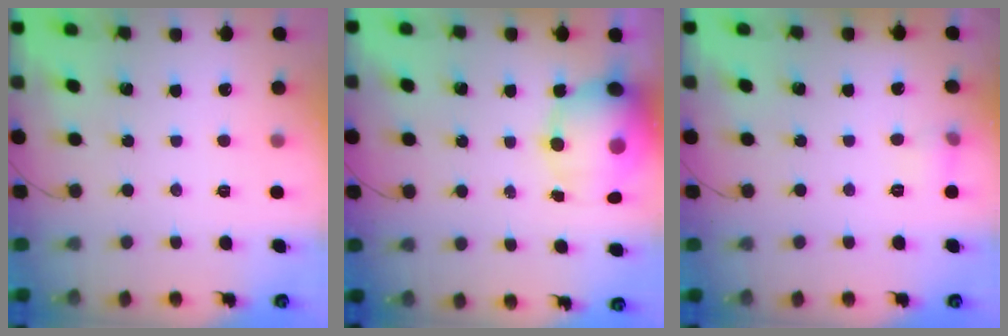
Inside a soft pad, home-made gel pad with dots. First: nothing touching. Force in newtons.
{"total": 16.3, "press": 15.9, "slide": 3.8}
{"total": 5.5, "press": 5.2, "slide": 1.9}